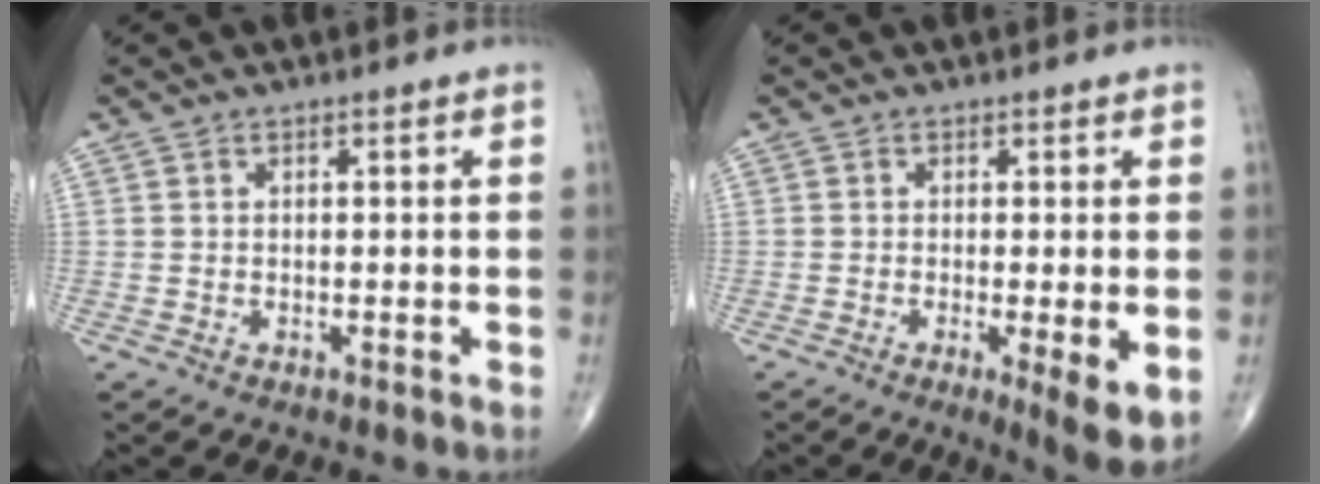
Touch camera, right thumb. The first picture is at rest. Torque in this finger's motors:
{"motor_torque": [-0.11, 0.34, 0.02, 0.01, 0.01]}